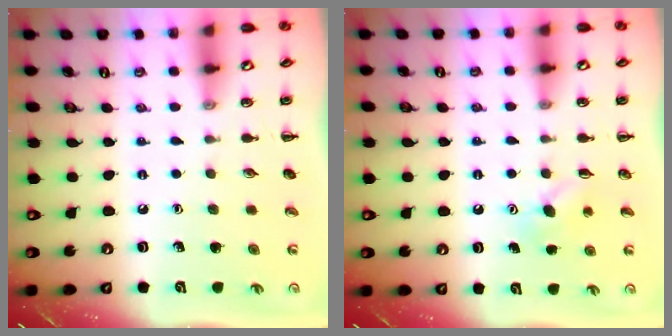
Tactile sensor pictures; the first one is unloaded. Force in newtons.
{"total": 3.9, "press": 3.7, "slide": 1.1}